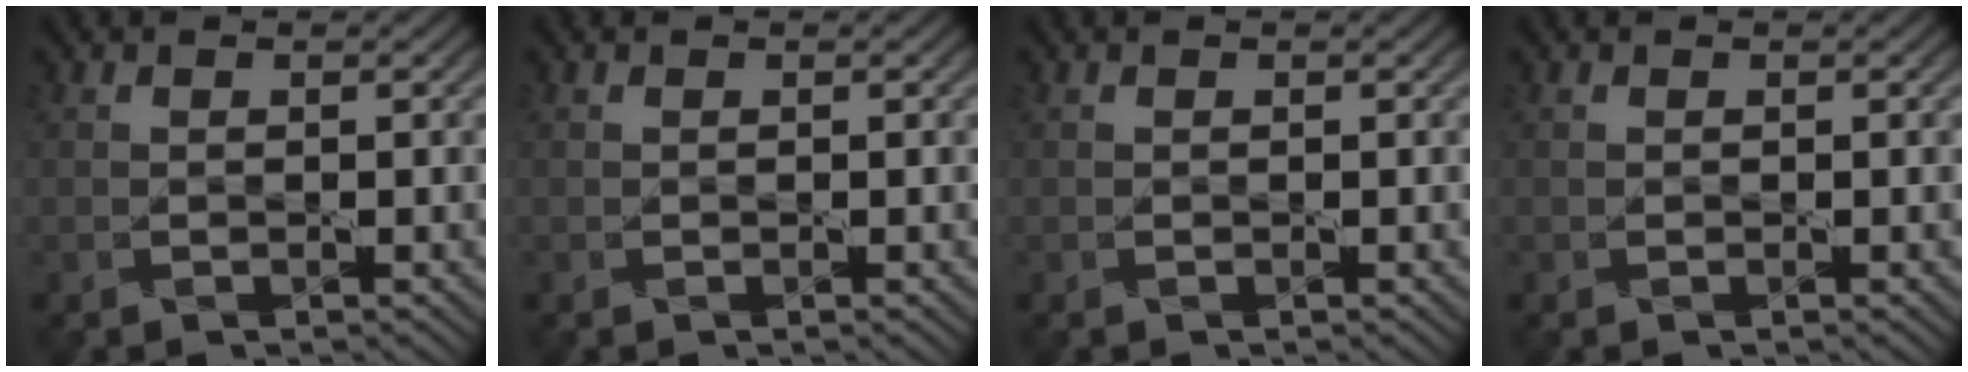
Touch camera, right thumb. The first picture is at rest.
{"total": 0.0}
{"total": 0.0}
{"total": 0.0}